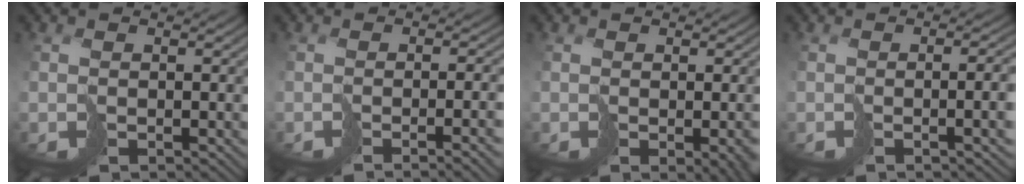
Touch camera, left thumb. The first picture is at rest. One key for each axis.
{"total": 5.5, "fx": -1.9, "fy": 1.3, "fz": 5.0, "tx": -0.058, "ty": -0.007, "tz": -0.024}
{"total": 2.9, "fx": -1.0, "fy": 0.8, "fz": 2.5, "tx": -0.033, "ty": -0.011, "tz": -0.011}
{"total": 6.8, "fx": -1.0, "fy": 2.1, "fz": 6.4, "tx": -0.075, "ty": -0.005, "tz": -0.010}